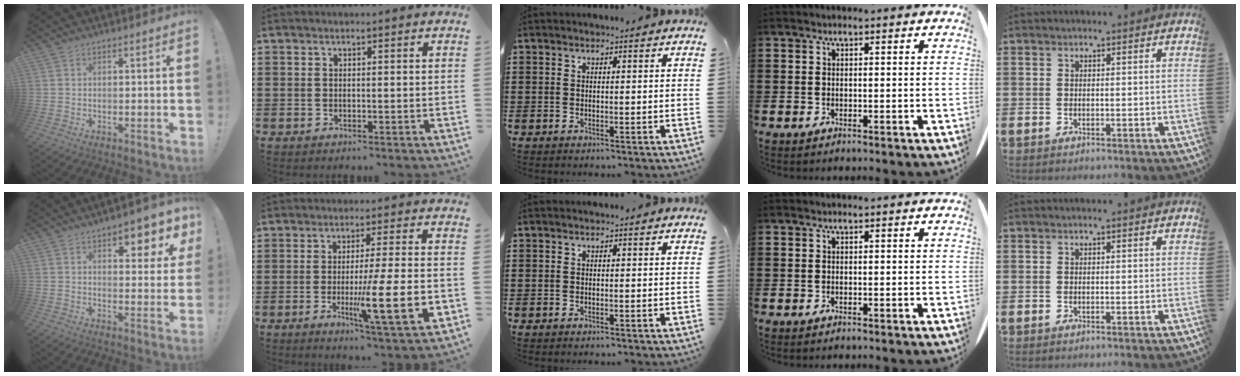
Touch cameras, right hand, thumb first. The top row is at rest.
{"thumb": {"total": 7.2, "force": [4.4, 2.8, 5.0], "torque": [-0.047, -0.032, 0.069]}, "index": {"total": 11.4, "force": [-2.6, 0.7, 11.1], "torque": [-0.194, -0.022, -0.048]}}